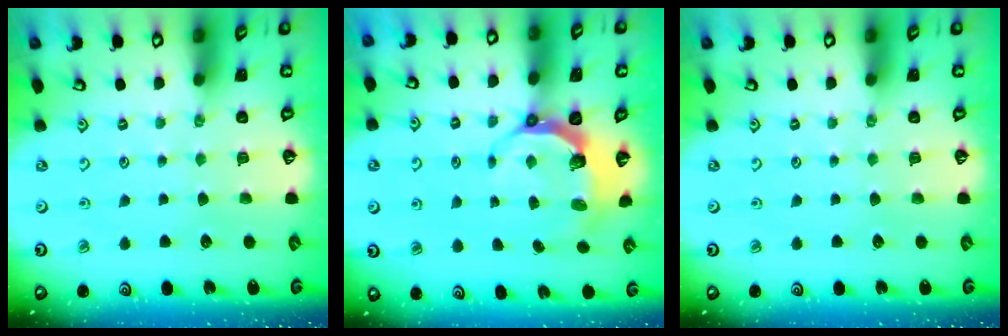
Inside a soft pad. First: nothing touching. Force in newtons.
{"total": 7.0, "press": 5.9, "slide": 3.8}
{"total": 0.0}